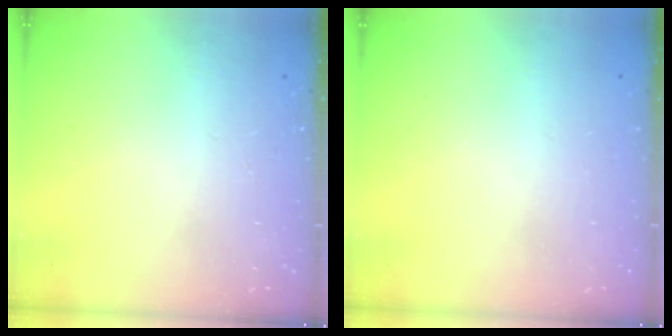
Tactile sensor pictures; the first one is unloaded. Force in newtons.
{"total": 0.0}